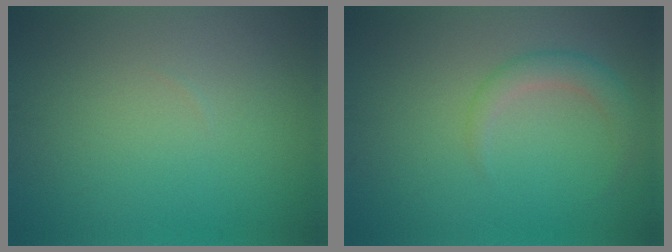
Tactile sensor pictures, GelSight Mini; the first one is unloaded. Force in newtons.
{"total": 2.3, "press": 2.2, "slide": 0.1}